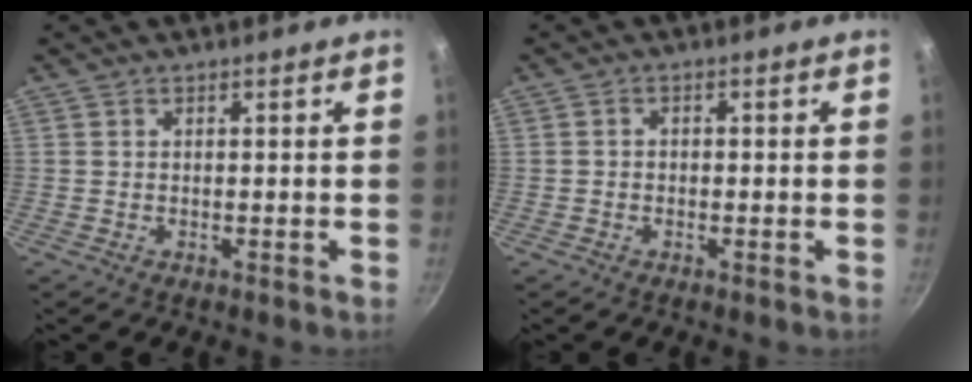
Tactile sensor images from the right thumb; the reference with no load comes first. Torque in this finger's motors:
{"motor_torque": [-0.32, -0.35, -0.33, -0.03, -0.02]}